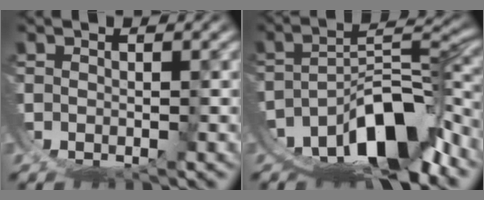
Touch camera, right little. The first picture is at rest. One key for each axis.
{"total": 11.2, "fx": -6.0, "fy": 5.3, "fz": 7.9, "tx": -0.118, "ty": -0.020, "tz": -0.086}